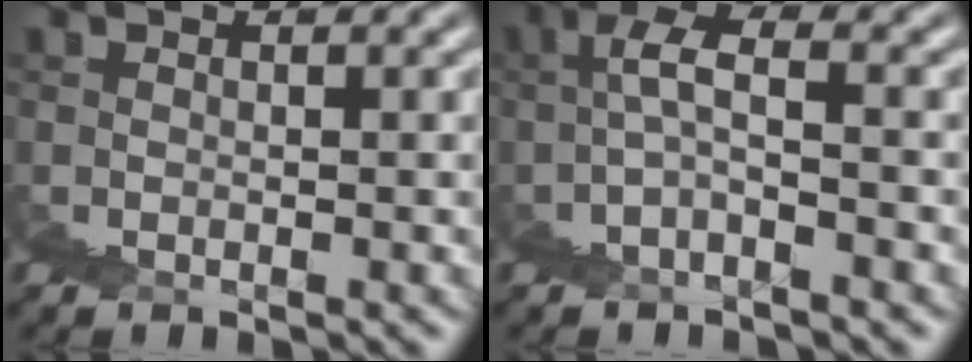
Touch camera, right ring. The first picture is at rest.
{"total": 6.5, "force": [2.2, 4.9, 3.7], "torque": [-0.060, 0.022, 0.015]}